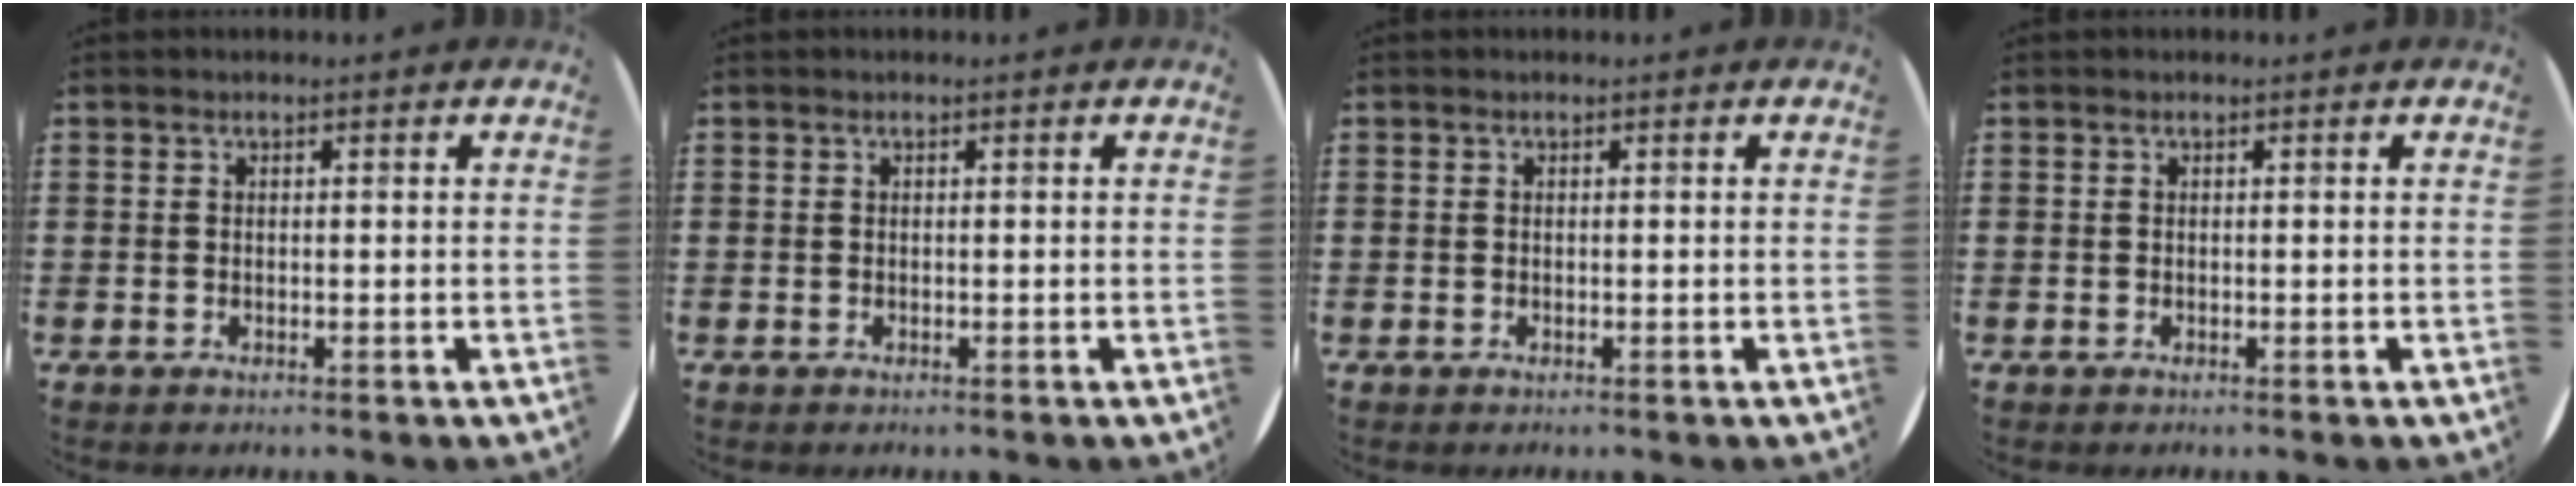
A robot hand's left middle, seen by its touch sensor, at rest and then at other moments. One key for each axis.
{"total": 0.0}
{"total": 0.0}
{"total": 0.0}